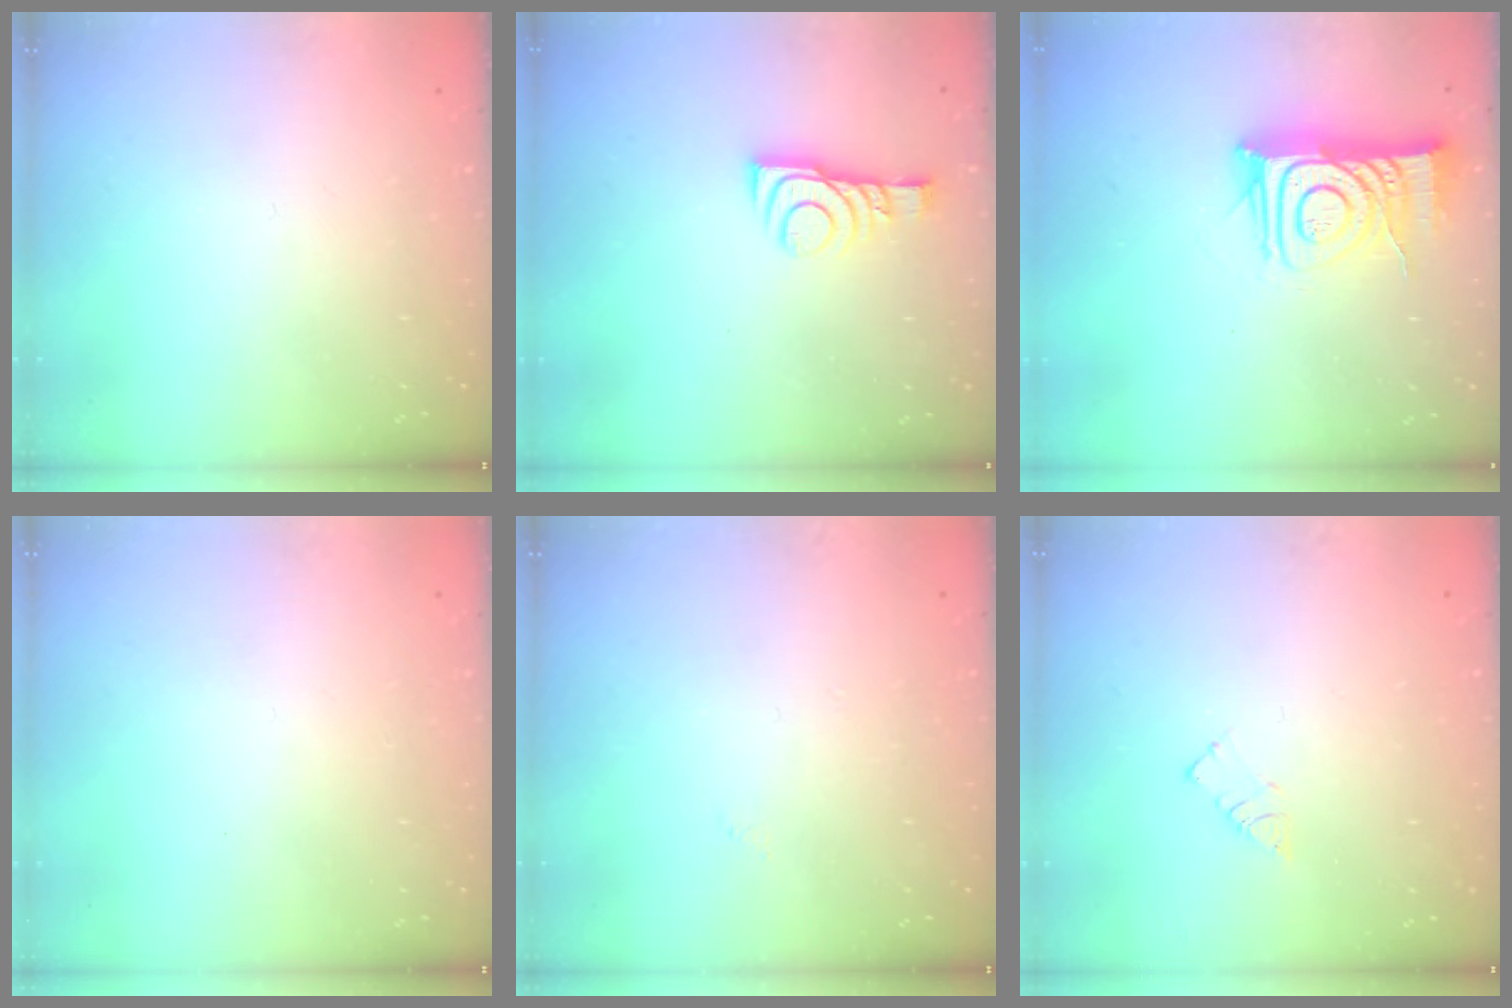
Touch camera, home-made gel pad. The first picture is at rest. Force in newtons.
{"total": 9.1, "press": 9.1, "slide": 0.4}
{"total": 14.8, "press": 14.7, "slide": 1.0}
{"total": 1.6, "press": 1.6, "slide": 0.1}
{"total": 3.4, "press": 3.3, "slide": 0.5}
{"total": 3.4, "press": 3.4, "slide": 0.2}